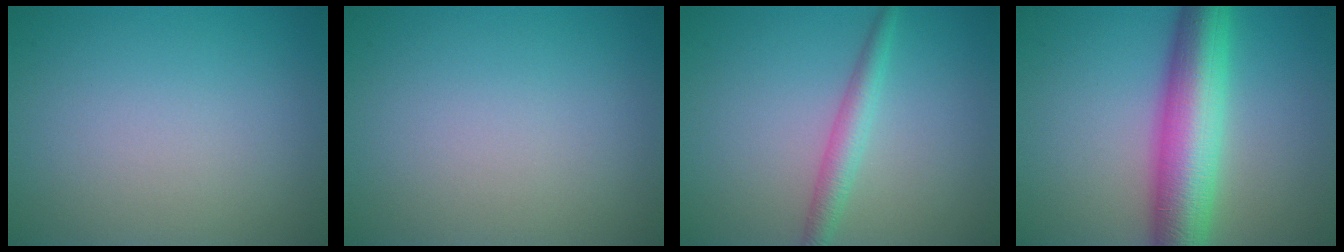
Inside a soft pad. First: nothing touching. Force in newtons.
{"total": 0.0}
{"total": 2.4, "press": 2.4, "slide": 0.0}
{"total": 9.0, "press": 9.0, "slide": 0.1}